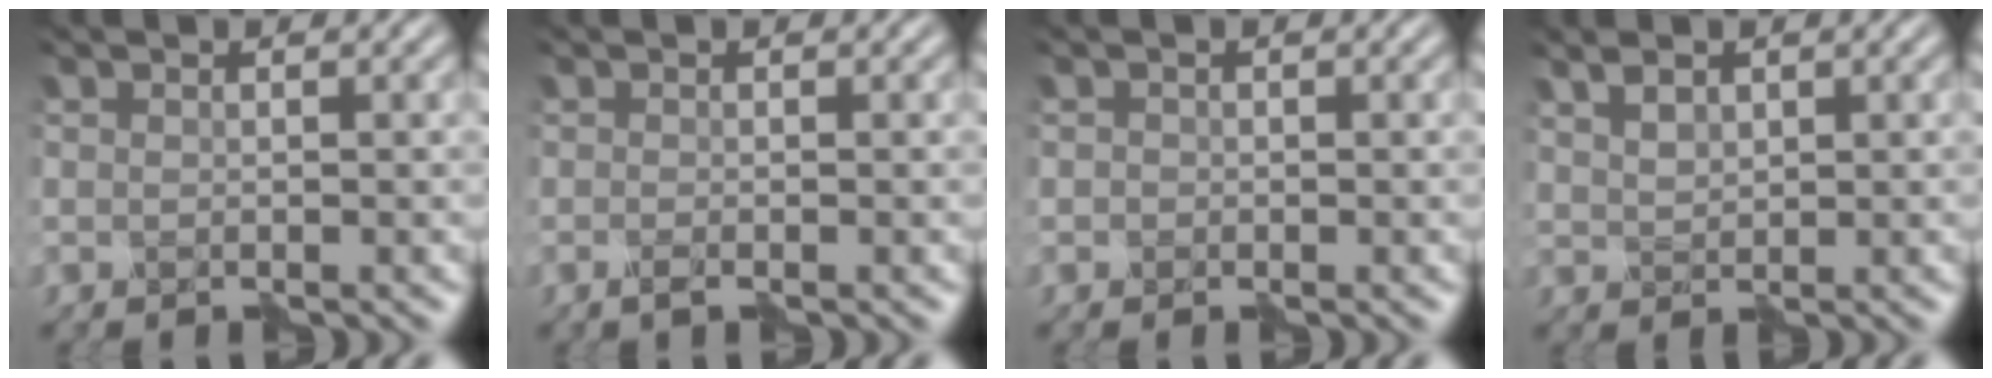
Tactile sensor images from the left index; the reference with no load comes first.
{"total": 1.0, "force": [-0.7, 0.2, 0.8], "torque": [-0.014, -0.002, -0.014]}
{"total": 0.6, "force": [-0.2, 0.5, -0.2], "torque": [0.008, -0.001, -0.005]}
{"total": 1.9, "force": [1.4, 0.9, 0.8], "torque": [-0.014, 0.005, 0.028]}